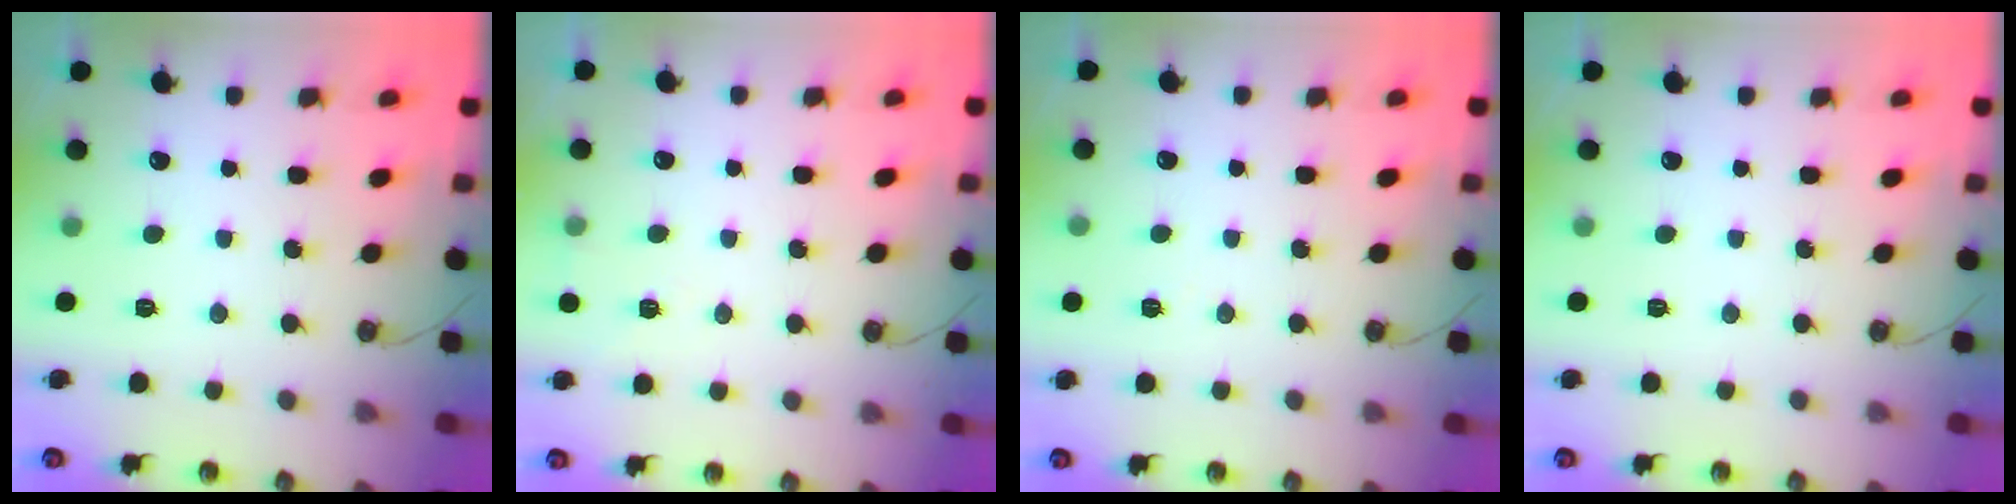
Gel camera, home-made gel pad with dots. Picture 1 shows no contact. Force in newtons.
{"total": 5.2, "press": 3.2, "slide": 4.1}
{"total": 3.8, "press": 1.4, "slide": 3.6}
{"total": 0.0}